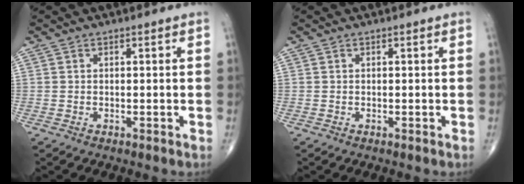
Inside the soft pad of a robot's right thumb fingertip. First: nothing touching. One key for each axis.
{"total": 0.0}